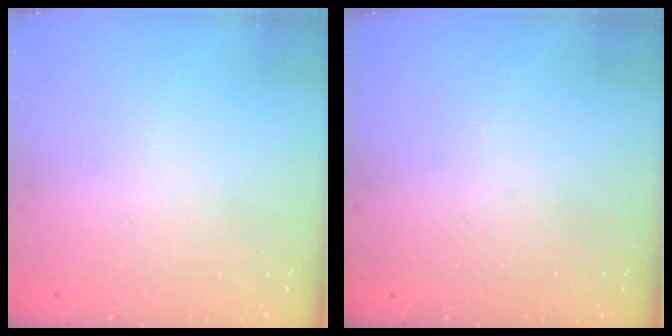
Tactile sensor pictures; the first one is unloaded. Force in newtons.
{"total": 0.0}